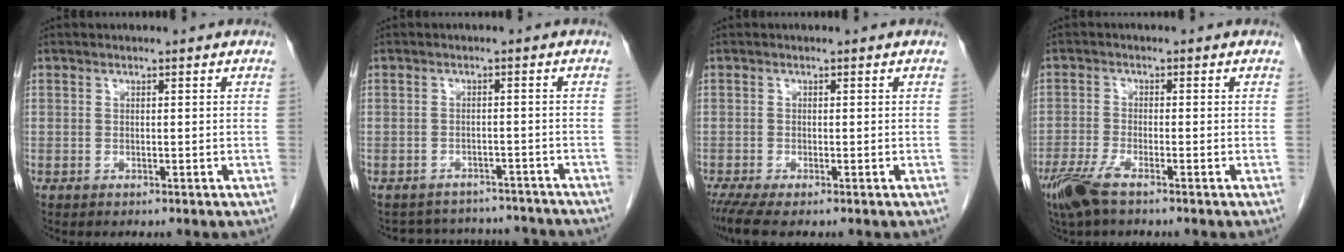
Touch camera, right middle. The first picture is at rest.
{"total": 10.1, "force": [-9.6, 3.1, 1.2], "torque": [-0.017, 0.021, -0.111]}
{"total": 3.4, "force": [-2.4, 0.3, 2.3], "torque": [-0.047, -0.010, -0.047]}
{"total": 5.2, "force": [-3.6, 0.8, 3.7], "torque": [-0.082, -0.014, -0.071]}